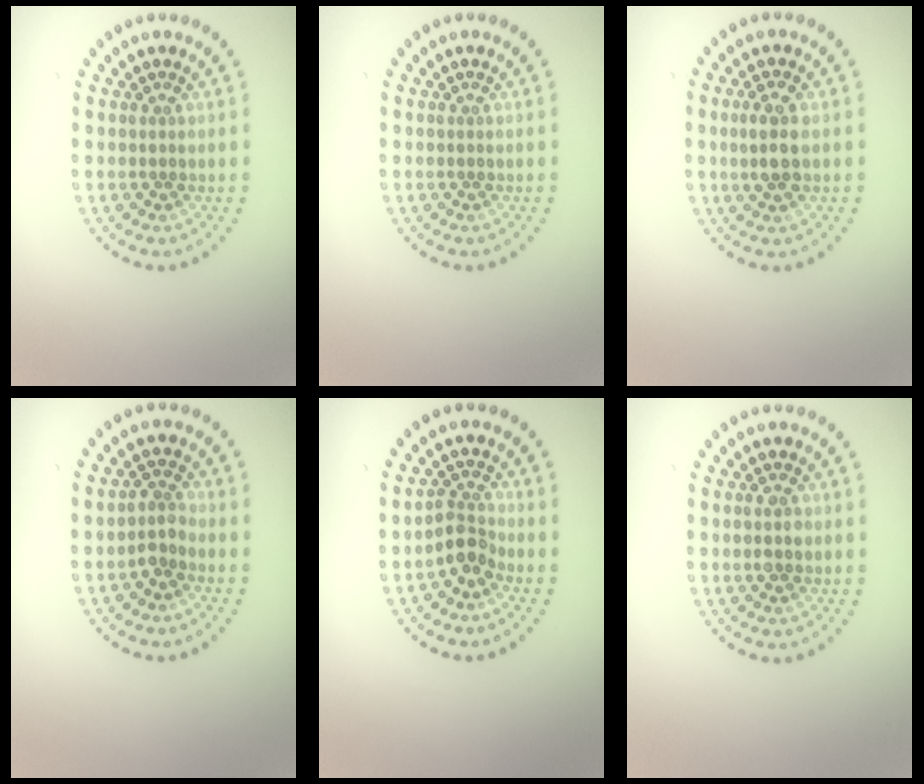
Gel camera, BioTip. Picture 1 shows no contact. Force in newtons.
{"total": 0.0}
{"total": 2.5, "press": 2.4, "slide": 0.5}
{"total": 1.8, "press": 1.4, "slide": 1.0}
{"total": 2.4, "press": 1.9, "slide": 1.5}
{"total": 1.3, "press": 1.3, "slide": 0.1}